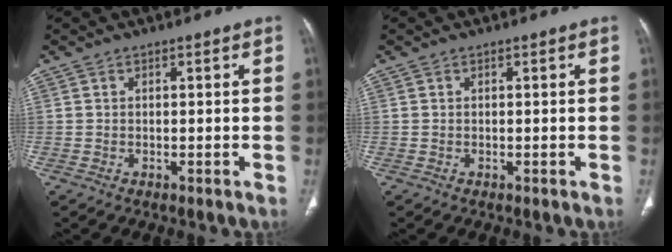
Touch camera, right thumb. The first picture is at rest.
{"total": 0.0}